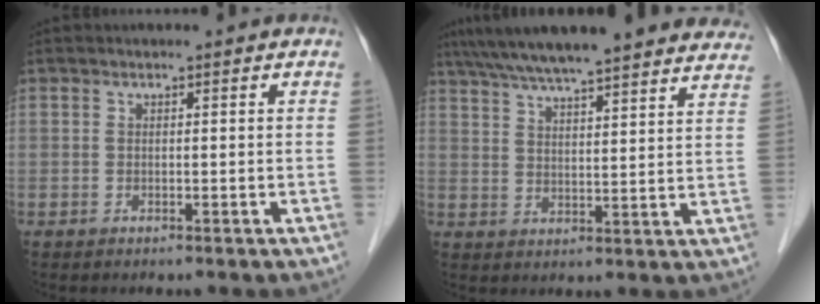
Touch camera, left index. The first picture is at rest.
{"total": 26.0, "force": [22.7, 3.5, 12.1], "torque": [-0.200, 0.012, 0.295]}